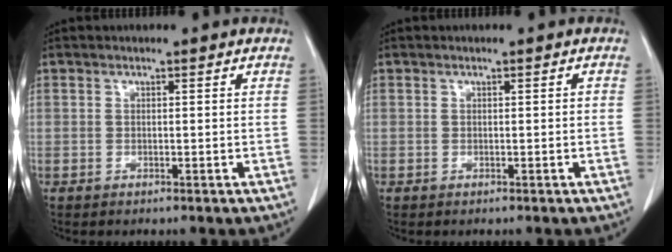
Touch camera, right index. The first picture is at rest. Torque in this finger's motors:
{"motor_torque": [0.10, 0.01, 0.02, 0.01]}